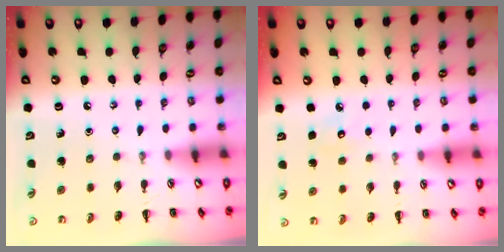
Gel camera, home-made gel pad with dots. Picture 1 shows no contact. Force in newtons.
{"total": 4.2, "press": 4.0, "slide": 1.1}